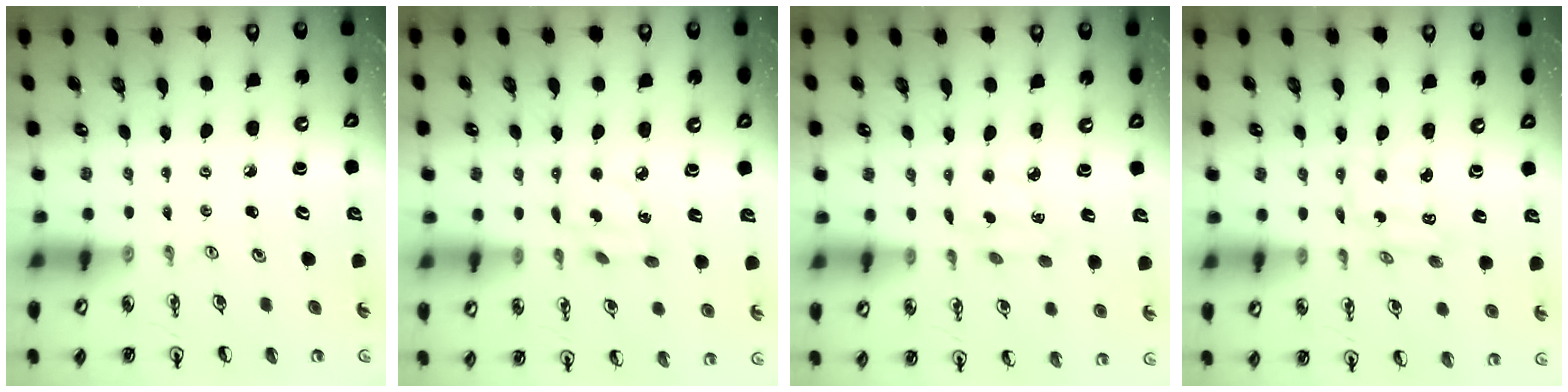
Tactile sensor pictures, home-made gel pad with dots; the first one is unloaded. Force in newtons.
{"total": 5.7, "press": 5.7, "slide": 0.2}
{"total": 3.3, "press": 3.3, "slide": 0.1}
{"total": 2.7, "press": 2.7, "slide": 0.2}